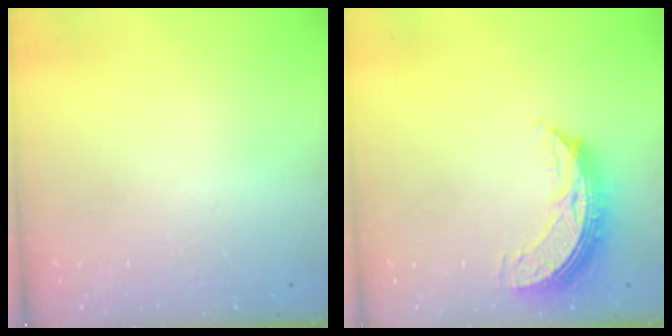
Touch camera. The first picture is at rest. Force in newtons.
{"total": 8.7, "press": 8.6, "slide": 0.9}